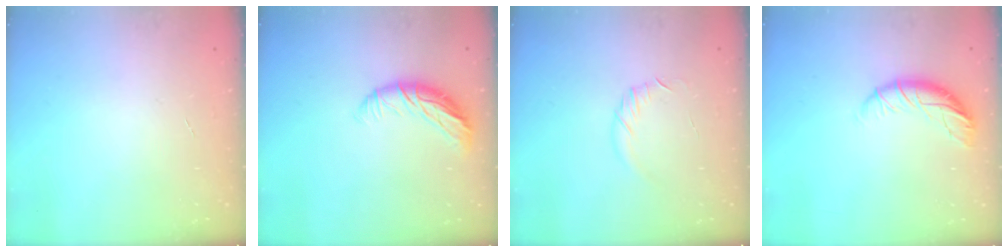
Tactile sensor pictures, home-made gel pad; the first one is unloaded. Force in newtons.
{"total": 10.0, "press": 10.0, "slide": 1.0}
{"total": 5.2, "press": 5.0, "slide": 1.4}
{"total": 9.7, "press": 9.6, "slide": 1.7}